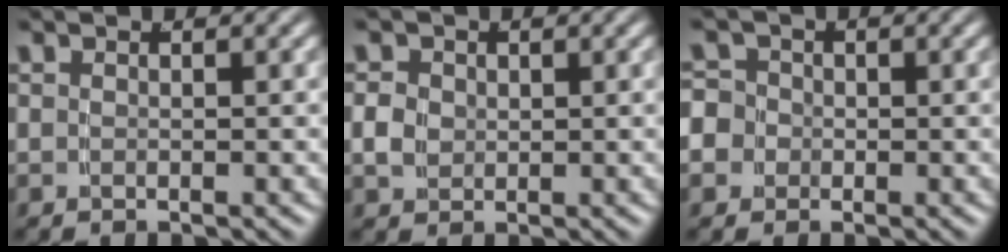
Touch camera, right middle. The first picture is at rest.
{"total": 1.8, "force": [0.2, 1.6, 0.9], "torque": [-0.021, -0.001, 0.006]}
{"total": 5.6, "force": [-0.8, 5.2, 1.9], "torque": [-0.053, -0.016, -0.022]}